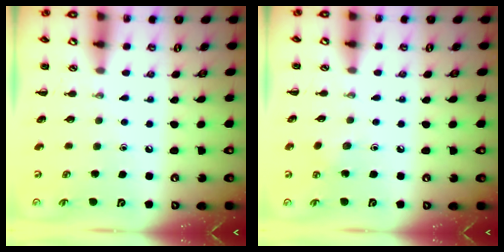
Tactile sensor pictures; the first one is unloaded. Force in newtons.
{"total": 5.6, "press": 5.4, "slide": 1.7}